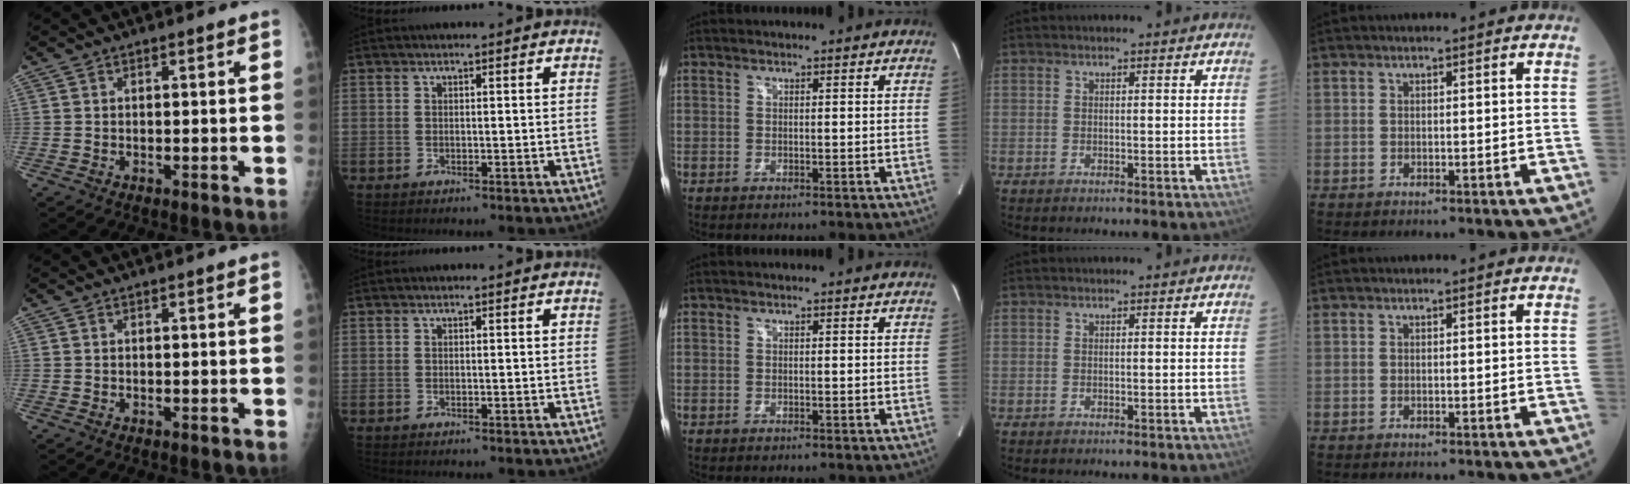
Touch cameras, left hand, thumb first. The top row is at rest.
{}